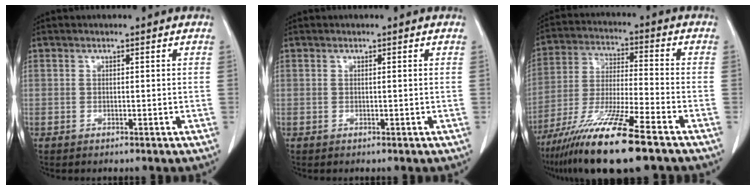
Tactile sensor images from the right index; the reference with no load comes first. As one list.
[{"total": 0.0}, {"total": 15.4, "force": [-10.3, 0.4, 11.5], "torque": [-0.238, -0.048, -0.192]}]